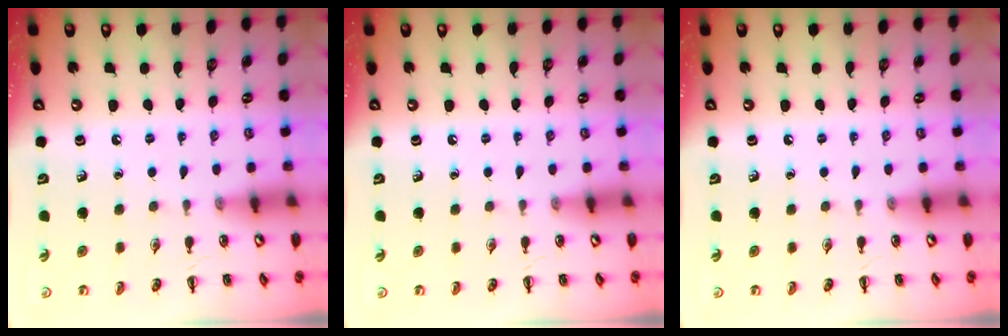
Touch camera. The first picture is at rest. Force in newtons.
{"total": 0.0}
{"total": 0.0}